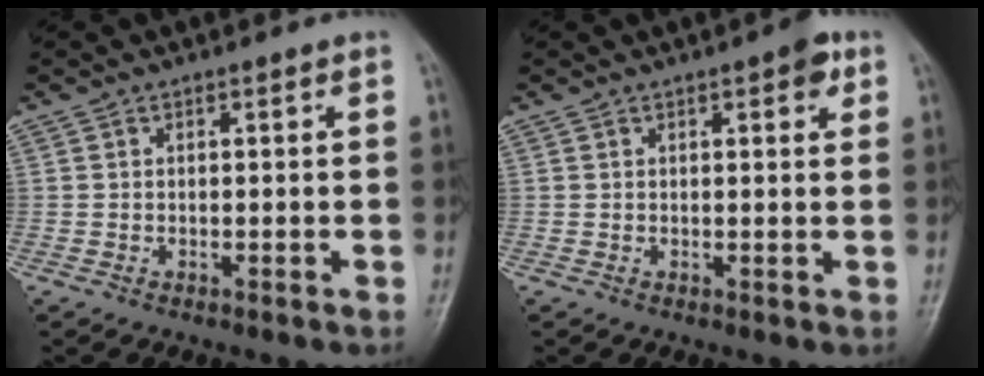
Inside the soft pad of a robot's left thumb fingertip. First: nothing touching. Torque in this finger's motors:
{"motor_torque": [0.46, 0.41, 0.17, -0.40, 0.00]}